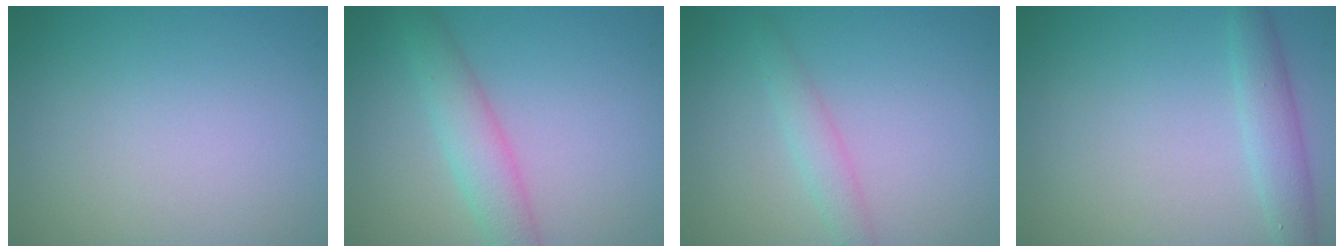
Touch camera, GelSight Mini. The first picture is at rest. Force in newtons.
{"total": 3.3, "press": 3.3, "slide": 0.1}
{"total": 1.8, "press": 1.8, "slide": 0.0}
{"total": 1.9, "press": 1.9, "slide": 0.1}